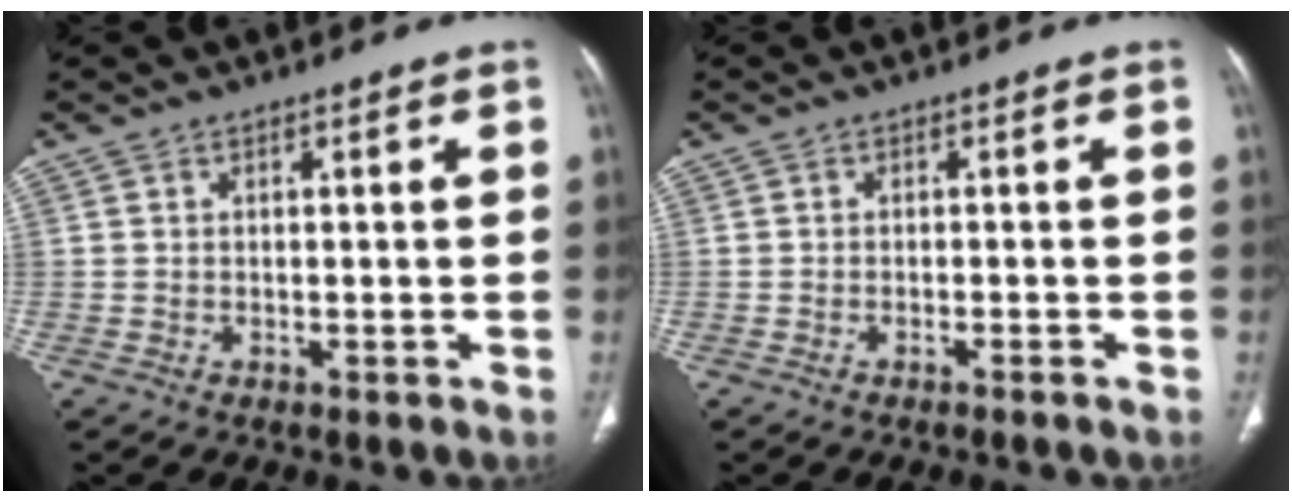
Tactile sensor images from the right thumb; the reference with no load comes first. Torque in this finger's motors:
{"motor_torque": [-0.36, -0.10, -0.59, 0.24, -0.04]}